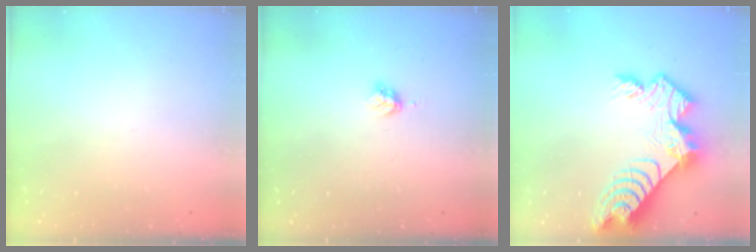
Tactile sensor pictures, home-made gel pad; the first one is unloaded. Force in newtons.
{"total": 2.9, "press": 2.8, "slide": 0.4}
{"total": 13.2, "press": 13.2, "slide": 1.0}